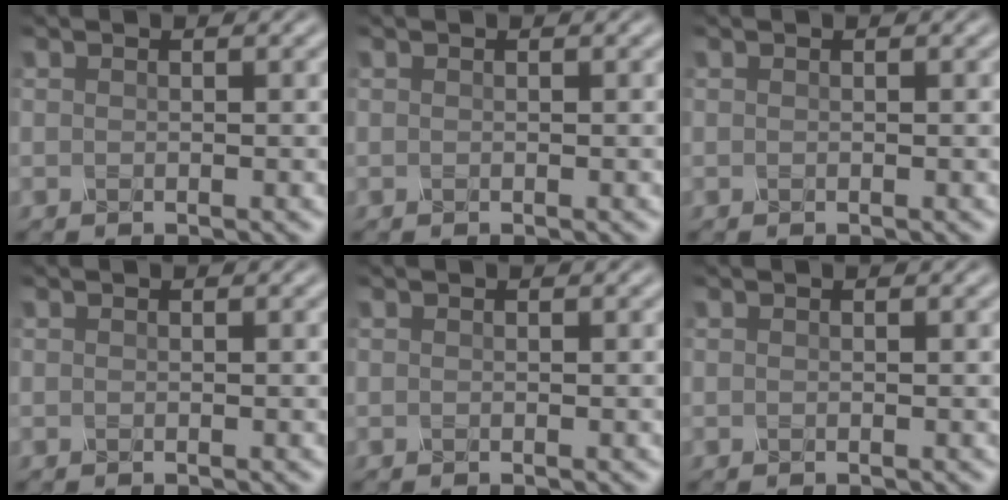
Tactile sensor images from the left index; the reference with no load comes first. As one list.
[{"total": 0.0}, {"total": 0.0}, {"total": 0.0}, {"total": 0.0}, {"total": 0.0}]